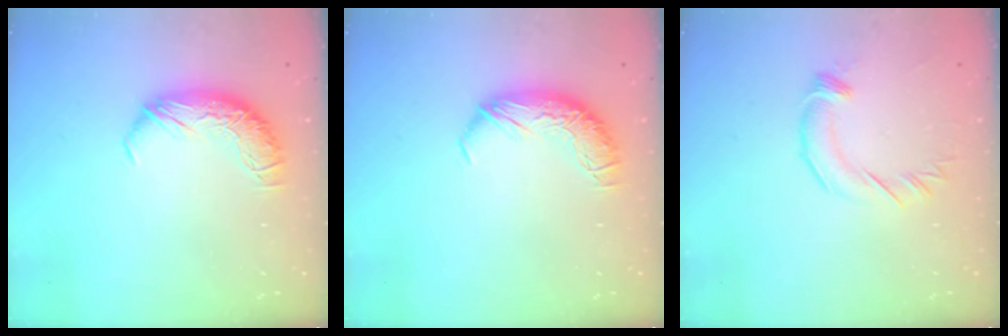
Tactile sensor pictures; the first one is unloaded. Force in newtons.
{"total": 0.0}
{"total": 2.5, "press": 2.5, "slide": 0.2}